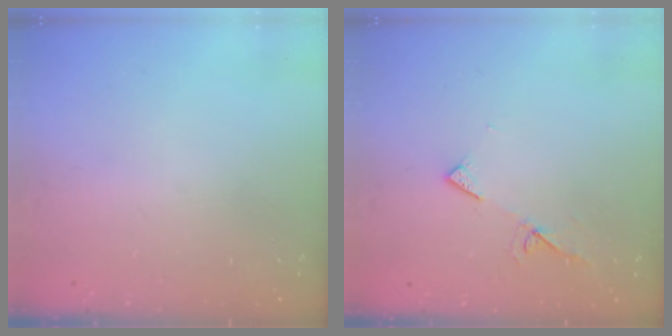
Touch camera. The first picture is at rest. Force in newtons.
{"total": 5.8, "press": 5.8, "slide": 0.6}